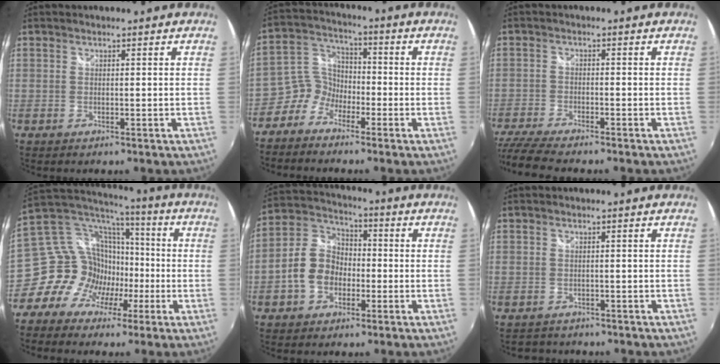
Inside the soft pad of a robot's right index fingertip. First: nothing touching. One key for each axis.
{"total": 5.7, "fx": -3.8, "fy": 4.1, "fz": 1.1, "tx": -0.023, "ty": 0.025, "tz": -0.093}
{"total": 9.7, "fx": -8.6, "fy": 1.2, "fz": 4.3, "tx": -0.123, "ty": -0.032, "tz": -0.158}
{"total": 14.5, "fx": -6.6, "fy": 12.0, "fz": 4.5, "tx": -0.099, "ty": 0.045, "tz": -0.116}
{"total": 9.5, "fx": -2.9, "fy": 7.3, "fz": 5.3, "tx": -0.117, "ty": 0.023, "tz": -0.050}
{"total": 2.5, "fx": -2.0, "fy": 1.5, "fz": -0.1, "tx": -0.004, "ty": 0.001, "tz": -0.032}